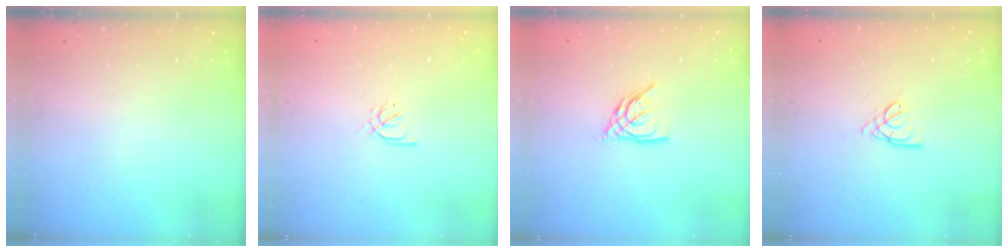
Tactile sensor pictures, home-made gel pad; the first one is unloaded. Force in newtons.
{"total": 2.4, "press": 2.3, "slide": 0.6}
{"total": 8.1, "press": 8.0, "slide": 1.0}
{"total": 3.0, "press": 2.9, "slide": 0.5}